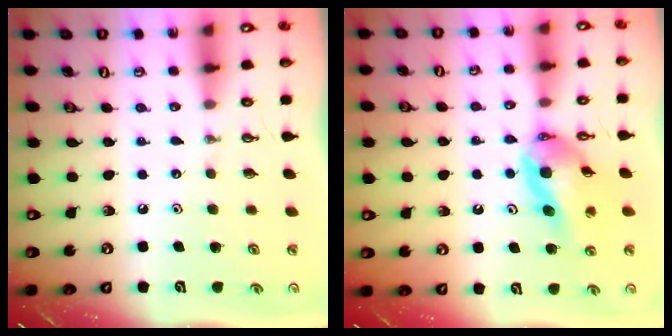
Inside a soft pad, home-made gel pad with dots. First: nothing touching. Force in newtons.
{"total": 11.6, "press": 11.5, "slide": 1.4}